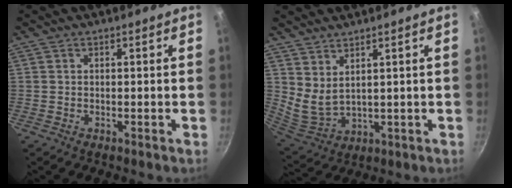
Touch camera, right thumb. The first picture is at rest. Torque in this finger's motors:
{"motor_torque": [-0.62, 0.90, 0.05, -0.01, 0.12]}